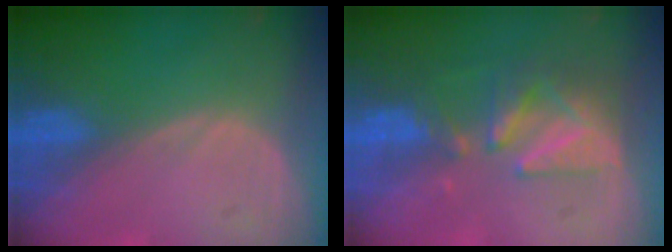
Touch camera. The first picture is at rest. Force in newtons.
{"total": 8.7, "press": 7.7, "slide": 3.9}